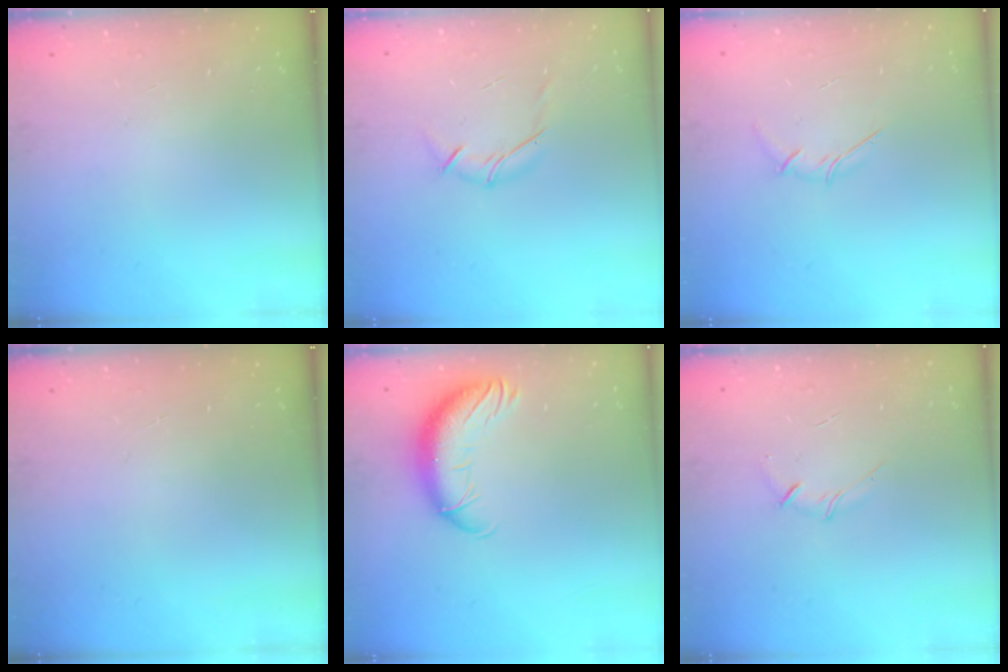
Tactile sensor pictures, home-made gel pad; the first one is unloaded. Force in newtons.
{"total": 6.7, "press": 6.5, "slide": 1.6}
{"total": 3.5, "press": 3.4, "slide": 0.9}
{"total": 0.0}
{"total": 12.5, "press": 12.0, "slide": 3.5}
{"total": 3.5, "press": 3.4, "slide": 0.9}